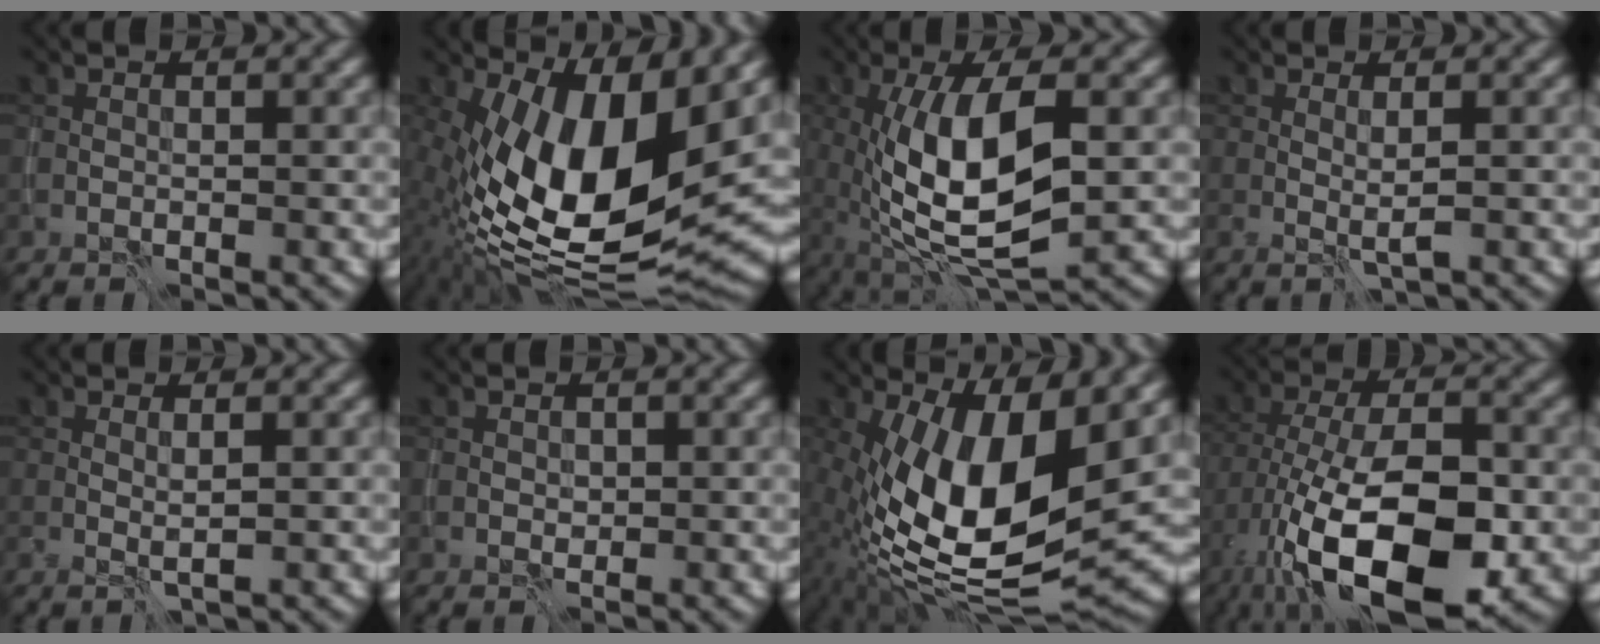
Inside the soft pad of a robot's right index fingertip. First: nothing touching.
{"total": 15.7, "force": [2.2, 7.5, 13.6], "torque": [-0.239, 0.000, 0.031]}
{"total": 10.2, "force": [-0.9, 3.8, 9.5], "torque": [-0.180, -0.003, -0.017]}
{"total": 1.3, "force": [0.1, 0.0, 1.3], "torque": [-0.026, -0.005, 0.002]}
{"total": 1.0, "force": [0.2, -0.1, 1.0], "torque": [-0.019, -0.003, 0.003]}
{"total": 0.7, "force": [0.0, 0.6, 0.3], "torque": [-0.006, -0.002, 0.004]}
{"total": 15.0, "force": [0.8, 6.4, 13.5], "torque": [-0.242, -0.005, 0.010]}
{"total": 15.0, "force": [-5.8, 6.3, 12.4], "torque": [-0.216, -0.007, -0.098]}